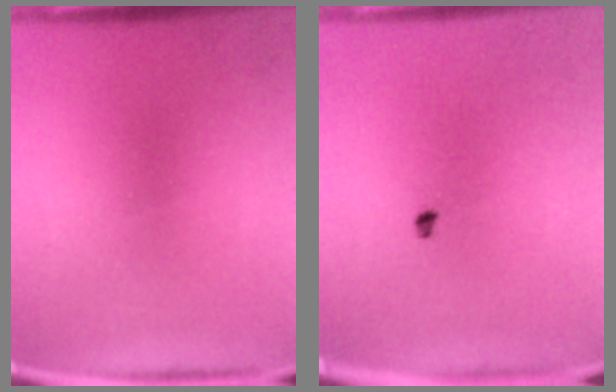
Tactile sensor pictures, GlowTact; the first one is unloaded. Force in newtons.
{"total": 1.1}